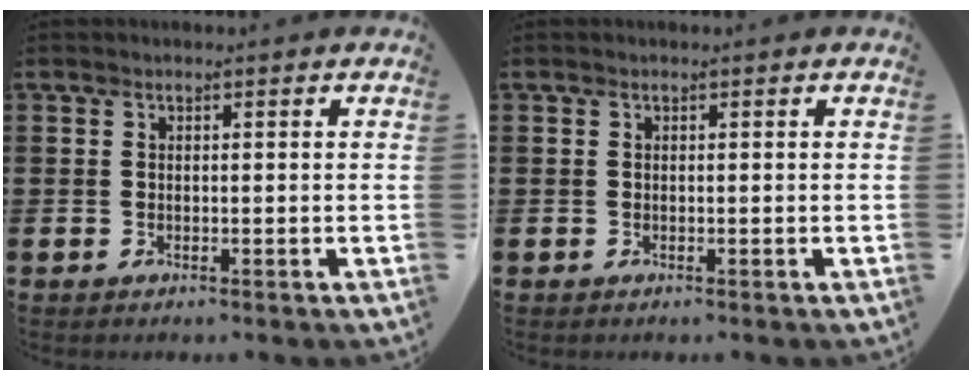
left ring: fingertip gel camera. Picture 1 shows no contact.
{"total": 0.0}